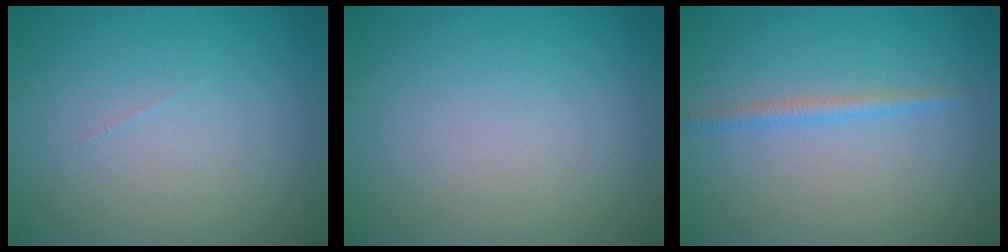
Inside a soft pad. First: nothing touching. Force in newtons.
{"total": 0.0}
{"total": 1.2, "press": 1.2, "slide": 0.1}